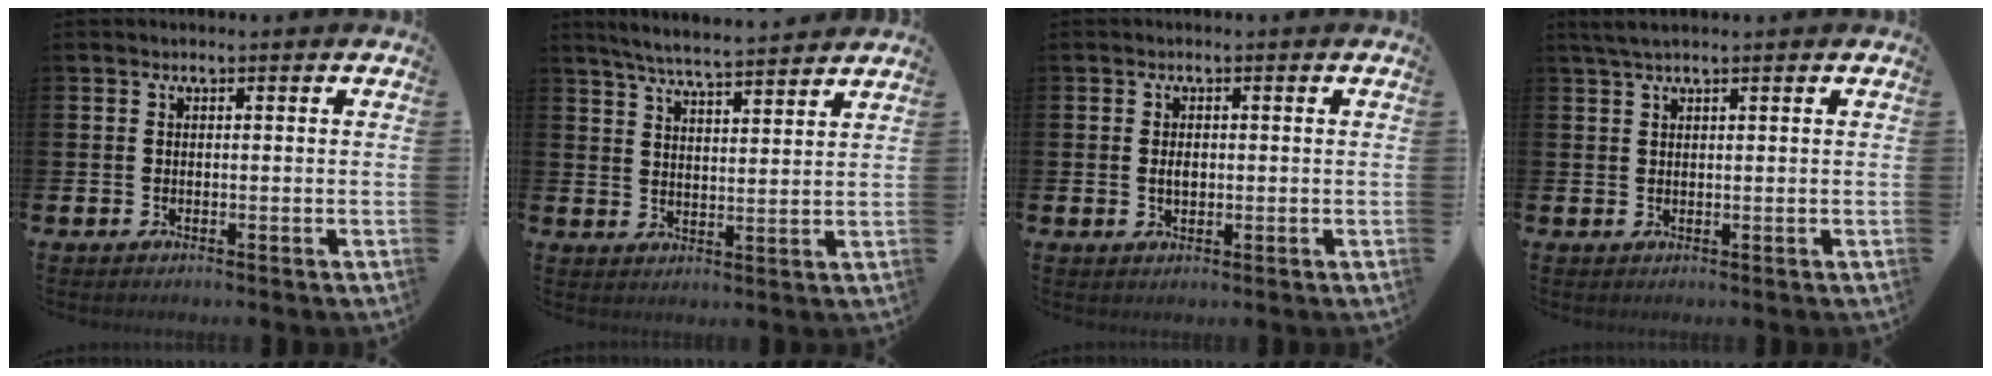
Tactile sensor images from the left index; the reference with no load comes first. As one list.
[{"total": 5.5, "force": [5.3, -0.1, 1.4], "torque": [-0.044, -0.034, 0.093]}, {"total": 1.6, "force": [0.1, 1.0, 1.3], "torque": [-0.015, 0.002, -0.004]}, {"total": 2.0, "force": [1.5, 0.2, 1.3], "torque": [-0.031, 0.005, 0.028]}]